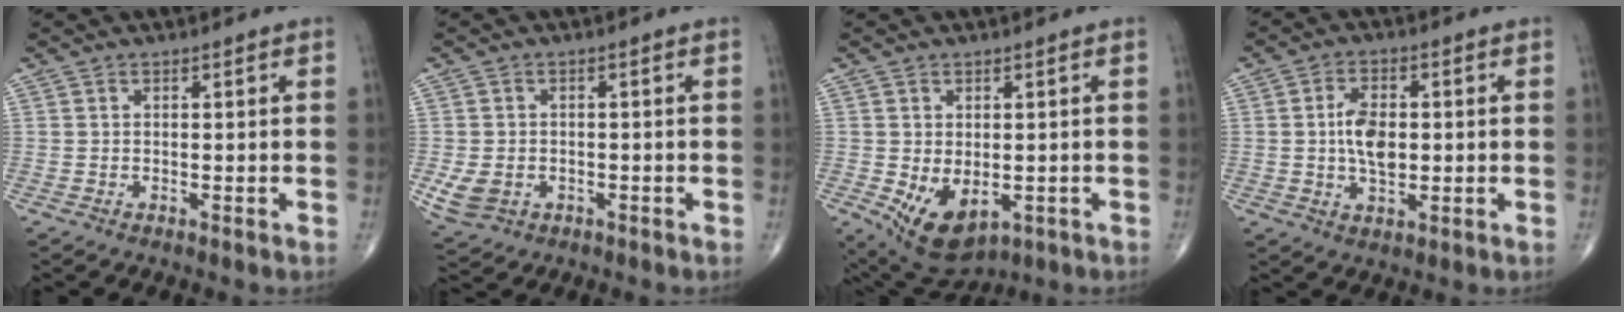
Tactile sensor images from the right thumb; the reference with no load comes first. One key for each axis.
{"total": 5.1, "fx": -1.5, "fy": 4.1, "fz": 2.8, "tx": -0.055, "ty": 0.002, "tz": -0.016}
{"total": 9.1, "fx": -2.1, "fy": 5.5, "fz": 6.9, "tx": -0.103, "ty": -0.012, "tz": -0.015}
{"total": 7.1, "fx": 0.2, "fy": 4.1, "fz": 5.8, "tx": -0.093, "ty": 0.000, "tz": 0.000}